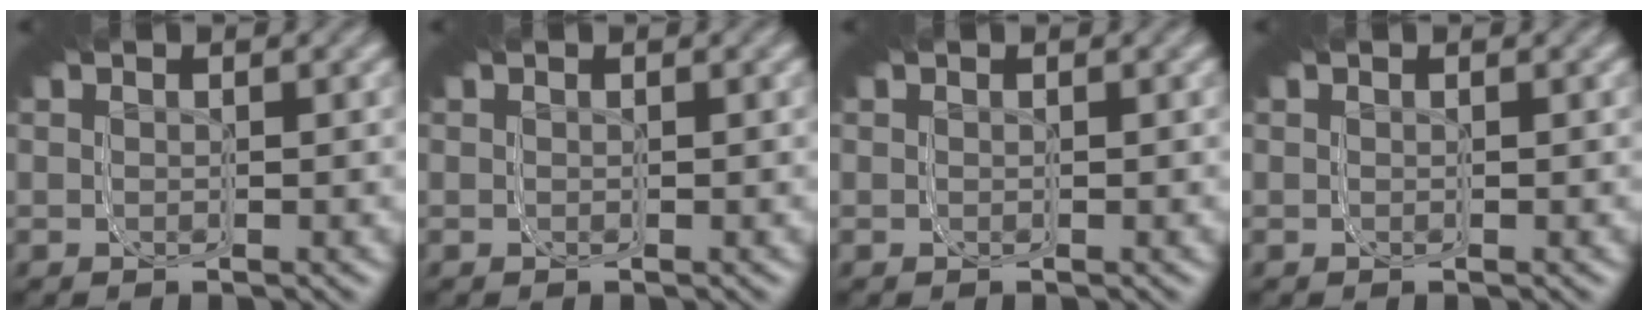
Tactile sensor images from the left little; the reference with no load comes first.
{"total": 0.0}
{"total": 0.0}
{"total": 0.0}